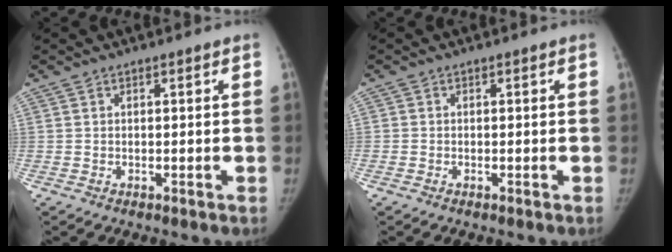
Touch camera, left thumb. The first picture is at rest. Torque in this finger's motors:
{"motor_torque": [-0.64, 0.04, -0.31, 0.26, -0.03]}